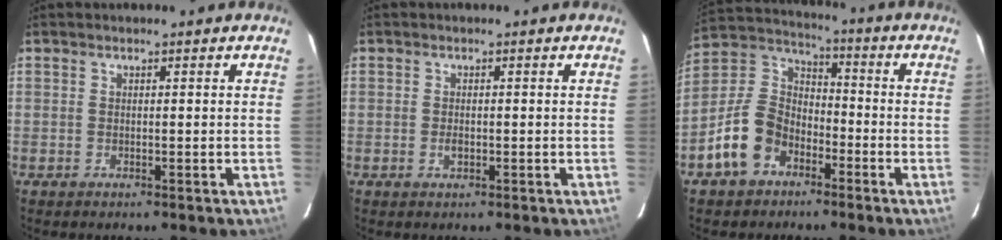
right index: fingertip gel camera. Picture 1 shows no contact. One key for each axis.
{"total": 1.4, "fx": -0.4, "fy": 0.9, "fz": 1.0, "tx": -0.018, "ty": 0.001, "tz": -0.007}
{"total": 12.2, "fx": -6.6, "fy": 8.5, "fz": 5.9, "tx": -0.132, "ty": 0.031, "tz": -0.115}